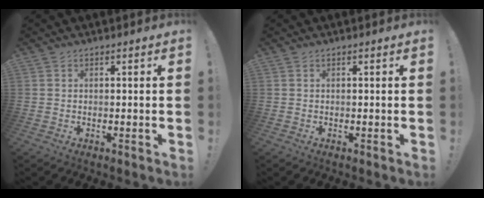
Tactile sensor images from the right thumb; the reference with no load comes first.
{"total": 0.0}